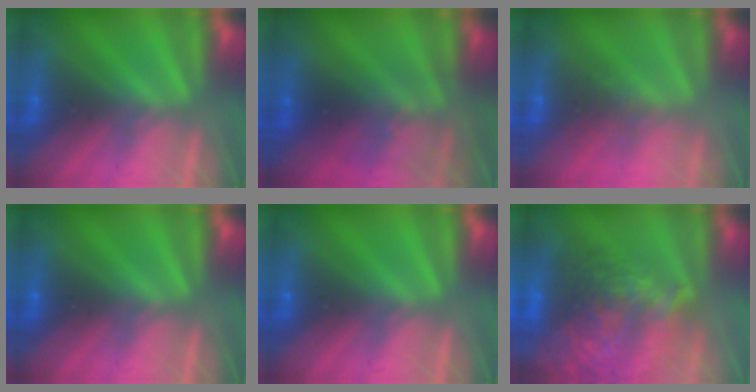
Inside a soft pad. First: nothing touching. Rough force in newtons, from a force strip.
{"total": 2.9}
{"total": 2.2}
{"total": 0.0}
{"total": 0.0}
{"total": 11.6}